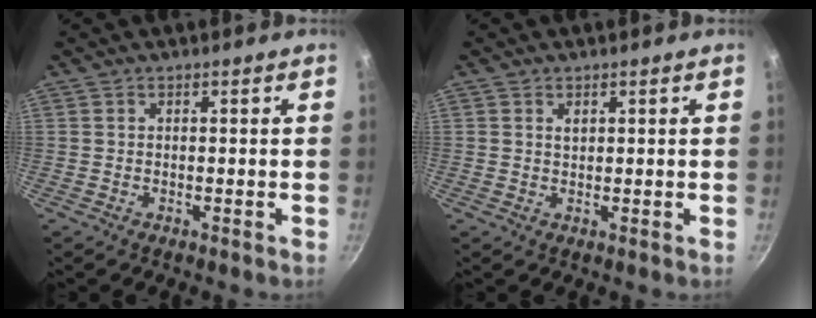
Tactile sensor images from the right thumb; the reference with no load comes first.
{"total": 1.2, "force": [0.6, 0.8, 0.7], "torque": [-0.010, 0.001, 0.010]}